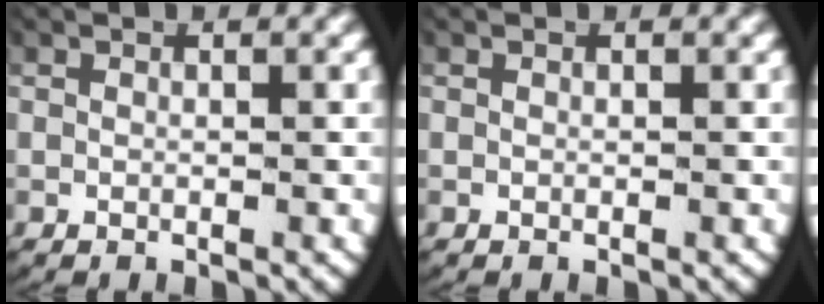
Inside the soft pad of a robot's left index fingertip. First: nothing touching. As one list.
[{"total": 0.0}]